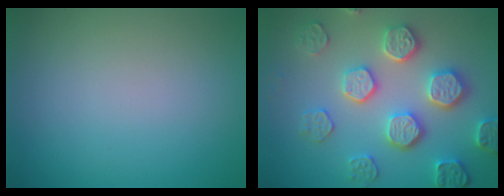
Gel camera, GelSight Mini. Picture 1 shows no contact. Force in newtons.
{"total": 5.1, "press": 5.0, "slide": 1.1}